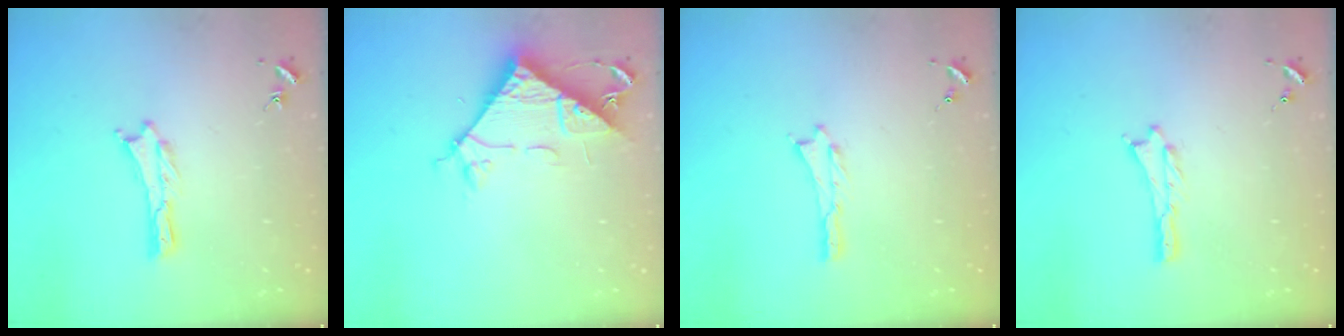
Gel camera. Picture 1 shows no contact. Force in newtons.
{"total": 8.1, "press": 8.1, "slide": 0.9}
{"total": 0.0}
{"total": 0.0}